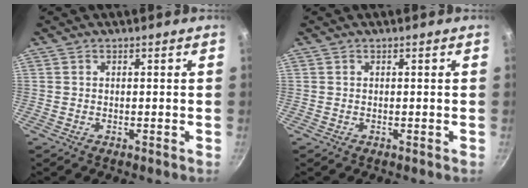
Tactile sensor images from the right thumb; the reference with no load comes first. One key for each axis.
{"total": 0.0}